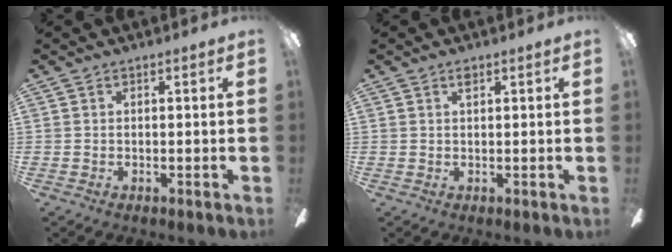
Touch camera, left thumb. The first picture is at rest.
{"total": 1.1, "force": [0.7, 0.4, 0.7], "torque": [-0.008, 0.000, 0.011]}